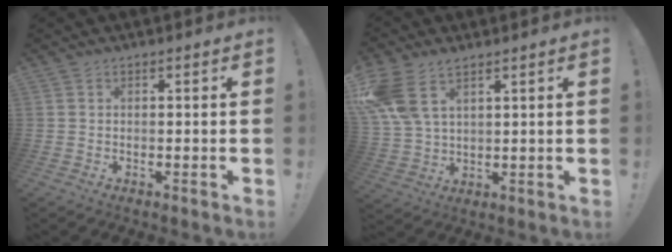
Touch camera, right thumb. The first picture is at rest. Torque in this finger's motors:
{"motor_torque": [0.37, 0.77, 0.46, 0.16, 0.33]}